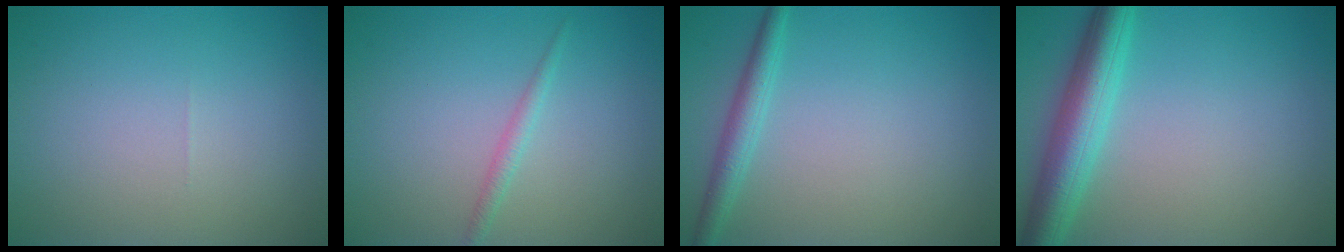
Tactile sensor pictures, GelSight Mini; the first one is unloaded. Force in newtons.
{"total": 1.2, "press": 1.2, "slide": 0.0}
{"total": 2.2, "press": 2.2, "slide": 0.1}
{"total": 5.5, "press": 5.5, "slide": 0.2}